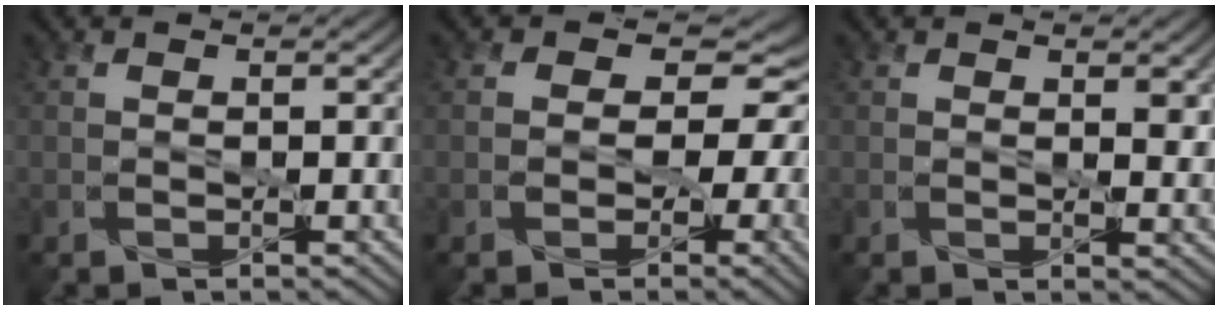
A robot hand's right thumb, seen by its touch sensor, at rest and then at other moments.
{"total": 7.3, "force": [0.0, 6.0, 4.2], "torque": [-0.037, 0.007, -0.018]}
{"total": 1.7, "force": [0.9, 0.6, 1.3], "torque": [-0.020, -0.008, 0.017]}